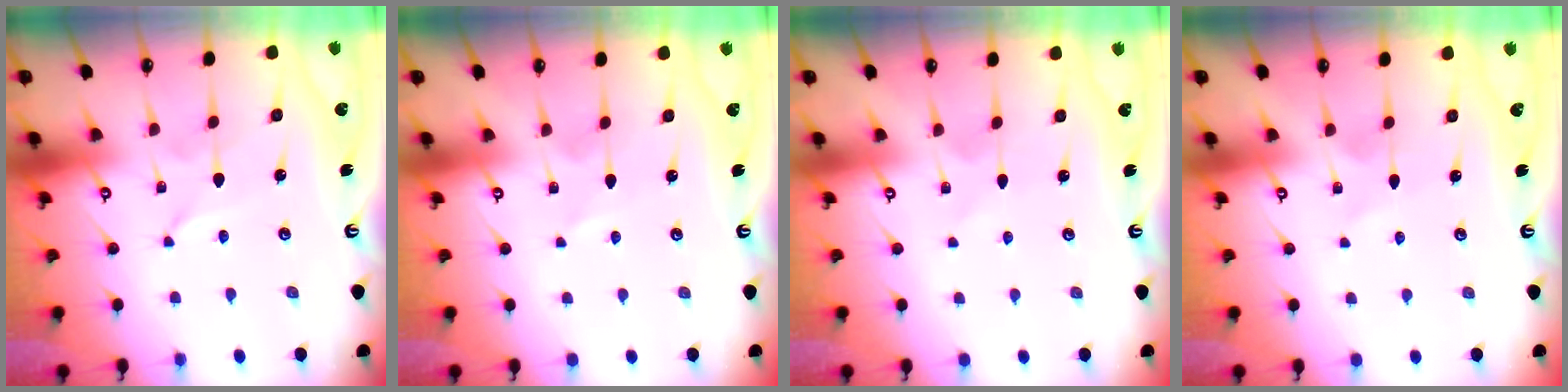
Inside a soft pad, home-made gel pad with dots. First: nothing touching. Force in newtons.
{"total": 0.8, "press": 0.8, "slide": 0.2}
{"total": 2.3, "press": 2.3, "slide": 0.2}
{"total": 2.5, "press": 2.5, "slide": 0.3}